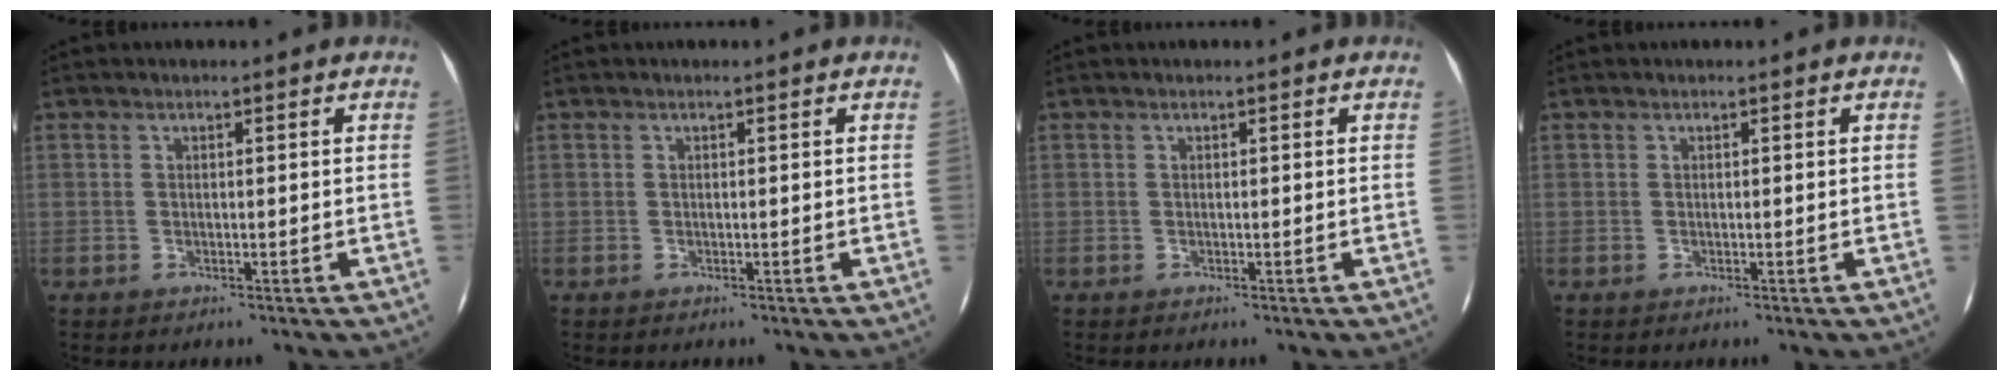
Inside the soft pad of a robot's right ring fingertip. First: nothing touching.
{"total": 0.0}
{"total": 0.0}
{"total": 0.0}